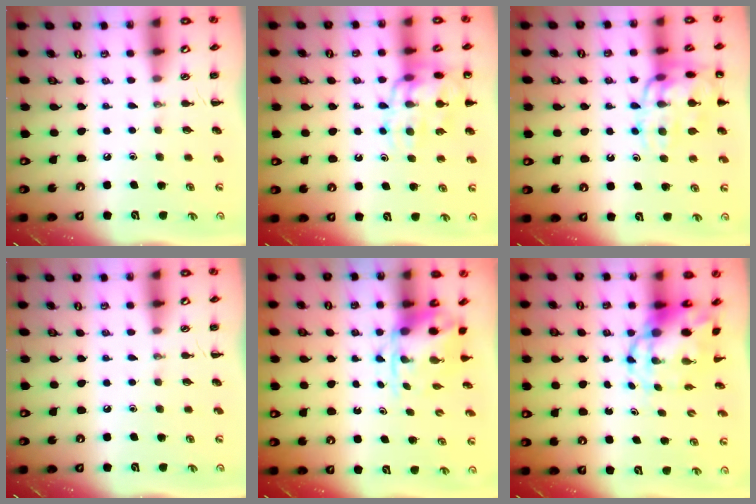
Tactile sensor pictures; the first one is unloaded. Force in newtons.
{"total": 15.2, "press": 15.0, "slide": 2.4}
{"total": 16.0, "press": 15.9, "slide": 1.8}
{"total": 0.0}
{"total": 3.9, "press": 3.8, "slide": 0.9}
{"total": 7.5, "press": 7.3, "slide": 1.6}